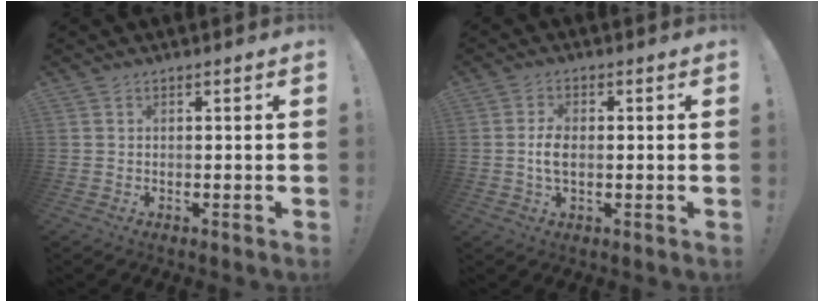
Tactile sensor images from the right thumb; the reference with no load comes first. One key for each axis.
{"total": 4.7, "fx": -0.4, "fy": 2.5, "fz": 3.9, "tx": -0.067, "ty": -0.003, "tz": -0.011}